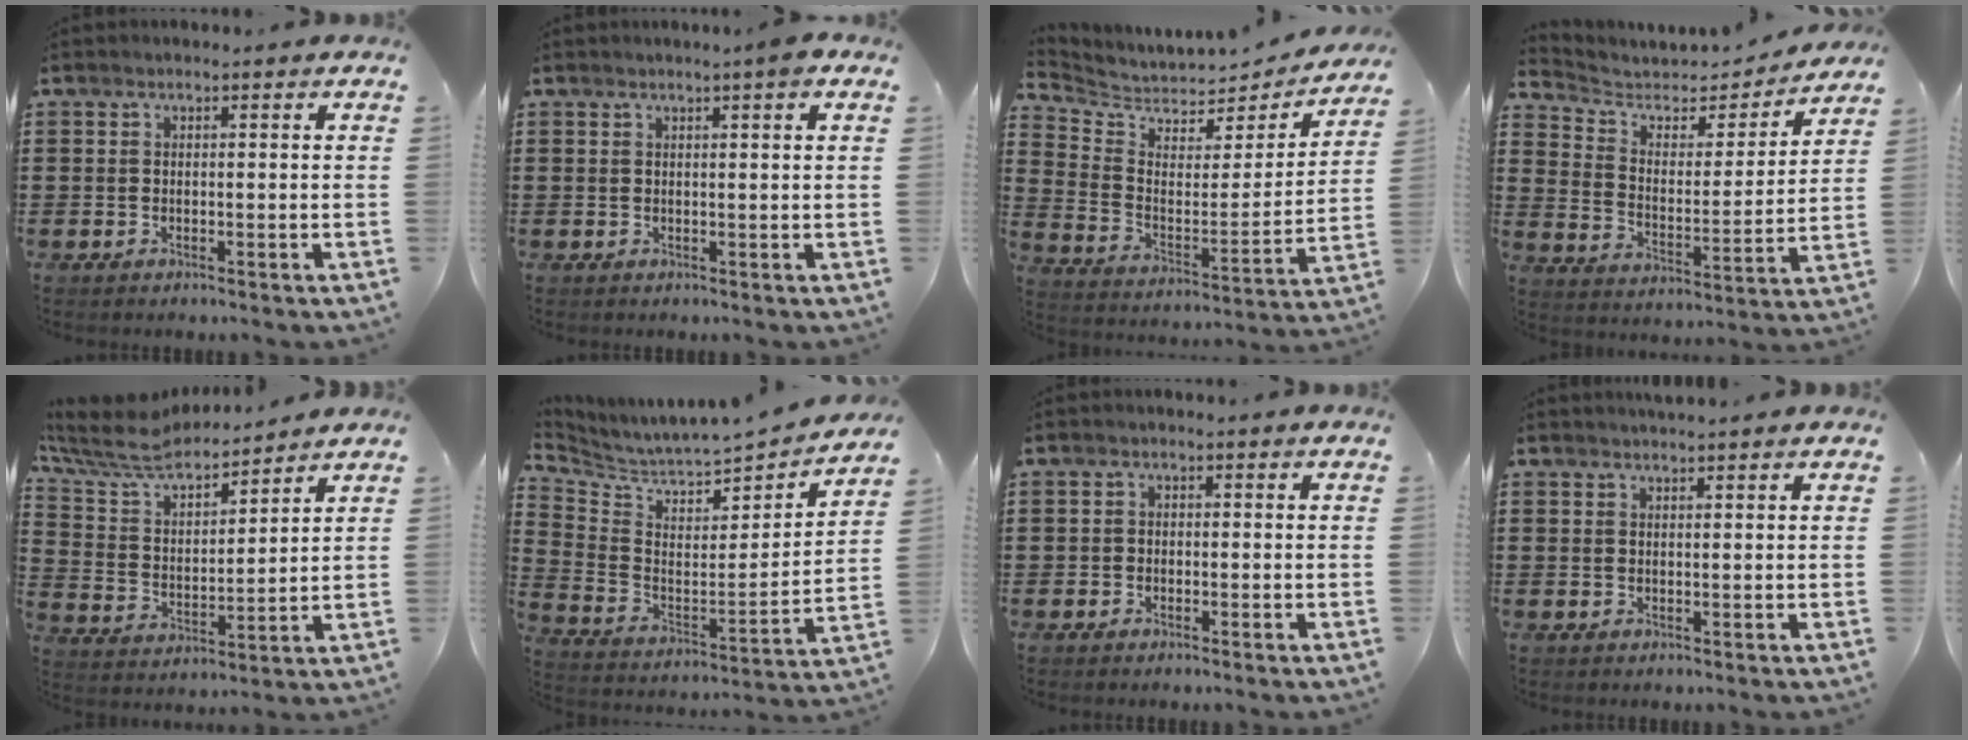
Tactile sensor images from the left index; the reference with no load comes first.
{"total": 1.9, "force": [1.2, -0.2, 1.5], "torque": [-0.030, -0.001, 0.021]}
{"total": 4.8, "force": [4.5, 1.6, 0.3], "torque": [-0.039, -0.041, 0.074]}
{"total": 4.3, "force": [3.6, 2.1, 1.0], "torque": [-0.046, -0.023, 0.057]}
{"total": 7.4, "force": [6.7, 1.7, 2.5], "torque": [-0.082, -0.042, 0.115]}
{"total": 4.4, "force": [4.3, 0.8, 0.4], "torque": [-0.039, -0.052, 0.067]}
{"total": 0.9, "force": [-0.5, 0.7, 0.1], "torque": [-0.005, 0.002, -0.011]}
{"total": 1.1, "force": [1.1, 0.0, 0.2], "torque": [-0.005, 0.000, 0.022]}